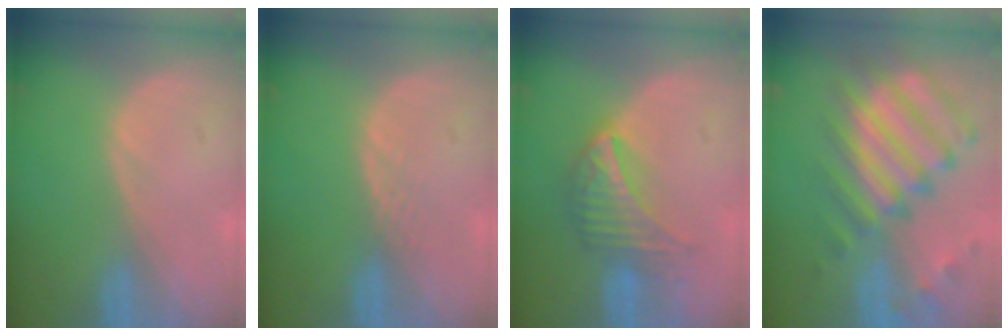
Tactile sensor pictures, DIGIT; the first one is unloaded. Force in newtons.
{"total": 1.3, "press": 1.2, "slide": 0.1}
{"total": 7.4, "press": 6.5, "slide": 3.6}
{"total": 11.8, "press": 10.4, "slide": 5.6}